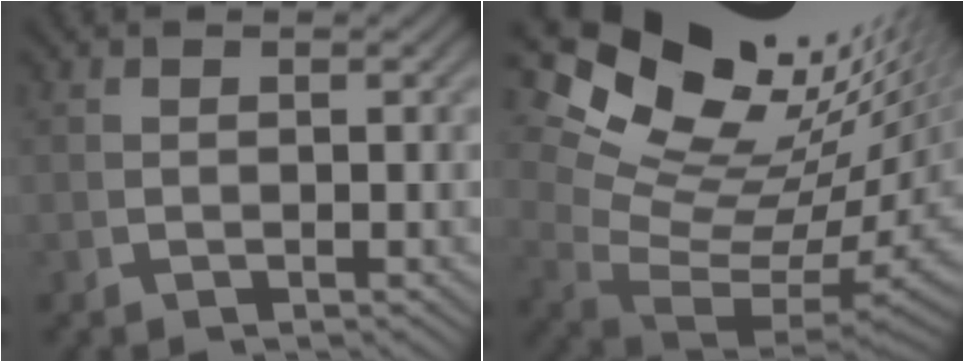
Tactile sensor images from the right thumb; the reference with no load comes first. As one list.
[{"total": 17.0, "force": [1.3, 11.5, 12.5], "torque": [-0.216, -0.037, 0.038]}]